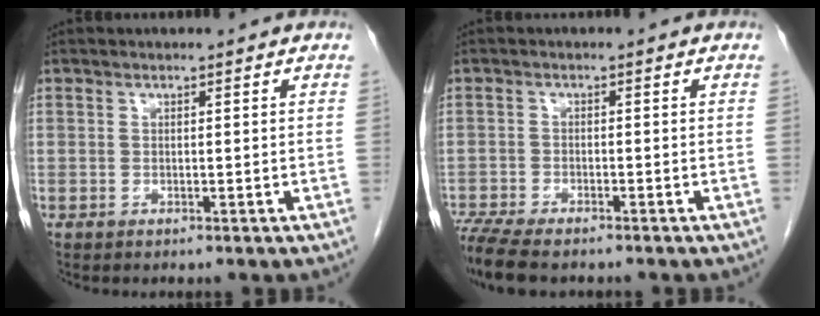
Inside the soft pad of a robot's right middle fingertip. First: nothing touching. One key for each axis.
{"total": 9.0, "fx": -7.4, "fy": 2.2, "fz": 4.6, "tx": -0.085, "ty": -0.015, "tz": -0.125}